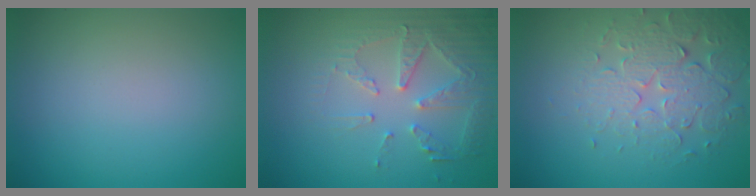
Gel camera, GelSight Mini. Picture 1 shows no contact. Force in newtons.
{"total": 5.2, "press": 3.8, "slide": 3.5}
{"total": 4.2, "press": 3.9, "slide": 1.5}